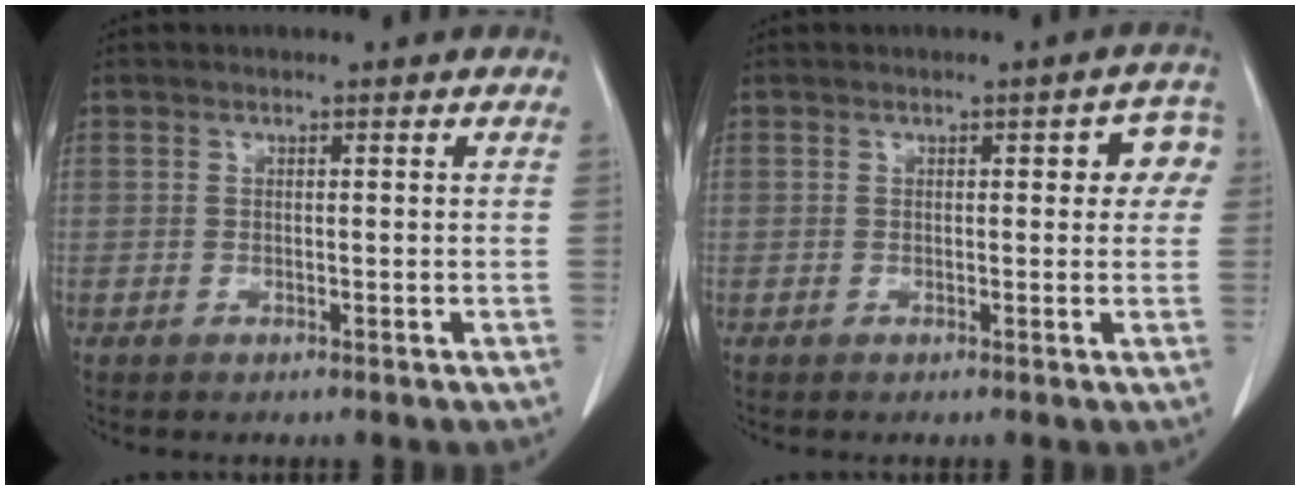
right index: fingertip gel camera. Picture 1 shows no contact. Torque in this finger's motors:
{"motor_torque": [0.10, 0.10, 0.04, 0.00]}